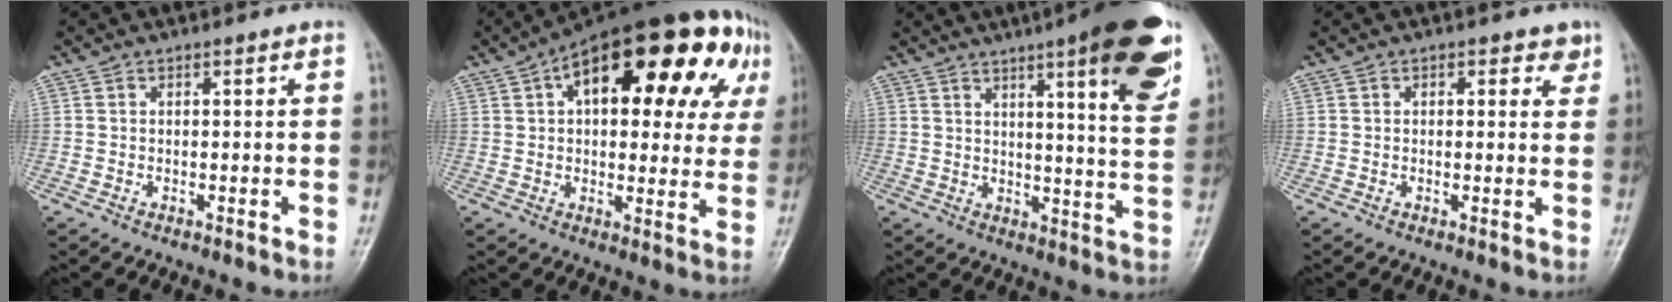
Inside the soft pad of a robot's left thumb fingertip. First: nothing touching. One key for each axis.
{"total": 27.6, "fx": 10.3, "fy": 13.2, "fz": 21.9, "tx": -0.279, "ty": 0.034, "tz": 0.139}
{"total": 17.9, "fx": 9.4, "fy": 3.1, "fz": 14.9, "tx": -0.172, "ty": -0.042, "tz": 0.121}
{"total": 2.9, "fx": 1.4, "fy": 1.8, "fz": 1.7, "tx": 0.002, "ty": -0.004, "tz": 0.013}